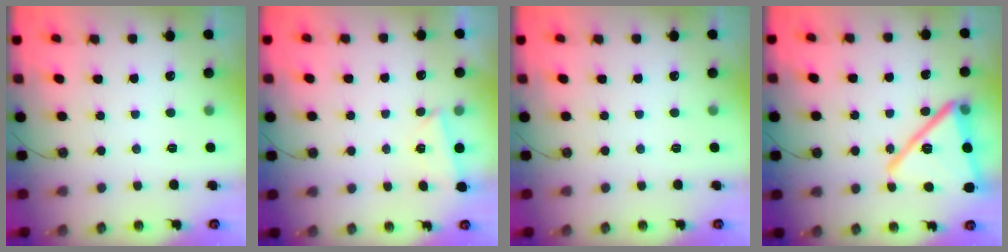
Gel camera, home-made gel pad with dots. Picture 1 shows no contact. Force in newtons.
{"total": 2.0, "press": 1.9, "slide": 0.7}
{"total": 0.0}
{"total": 20.9, "press": 20.4, "slide": 4.5}